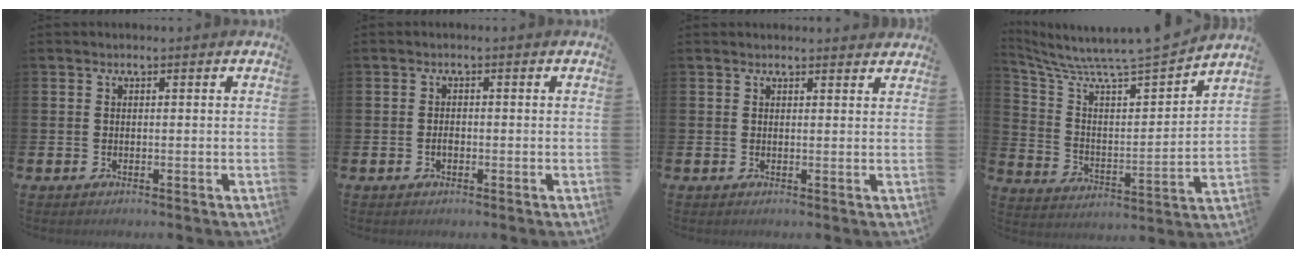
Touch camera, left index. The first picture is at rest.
{"total": 1.2, "force": [-0.4, 0.7, 0.9], "torque": [-0.015, 0.002, -0.009]}
{"total": 1.3, "force": [1.3, 0.2, 0.0], "torque": [0.010, -0.006, 0.020]}
{"total": 7.9, "force": [7.4, 0.4, 2.5], "torque": [-0.086, -0.070, 0.121]}